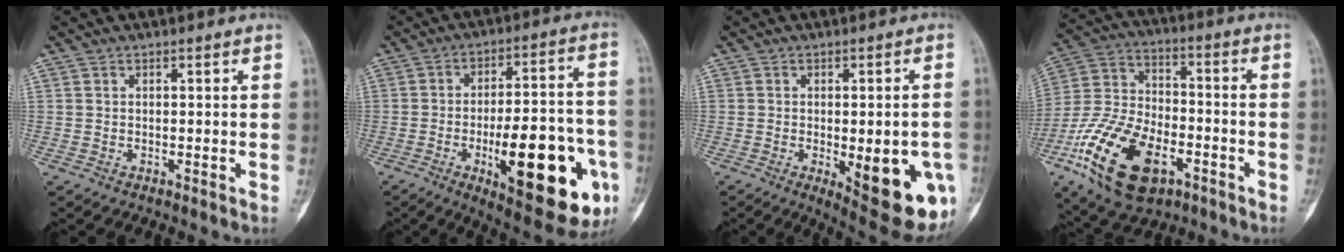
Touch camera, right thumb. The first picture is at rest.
{"total": 25.0, "force": [-8.2, 8.8, 21.9], "torque": [-0.269, 0.018, -0.102]}
{"total": 16.8, "force": [-4.5, 5.9, 15.1], "torque": [-0.146, -0.001, -0.034]}
{"total": 21.1, "force": [-9.2, 11.5, 15.1], "torque": [-0.284, 0.036, -0.160]}